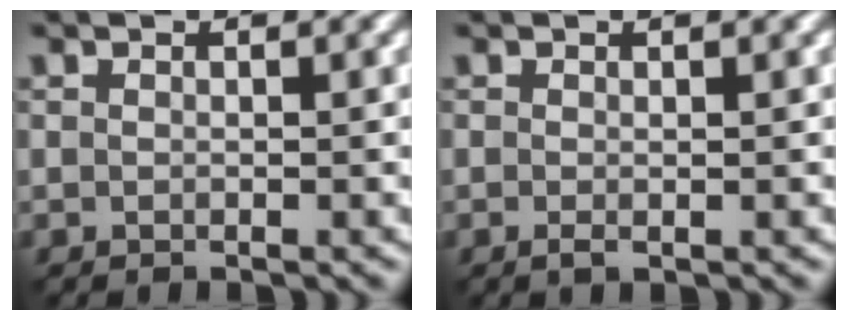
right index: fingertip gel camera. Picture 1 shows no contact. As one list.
[{"total": 1.0, "force": [-0.1, 0.2, 1.0], "torque": [-0.017, -0.002, -0.001]}]